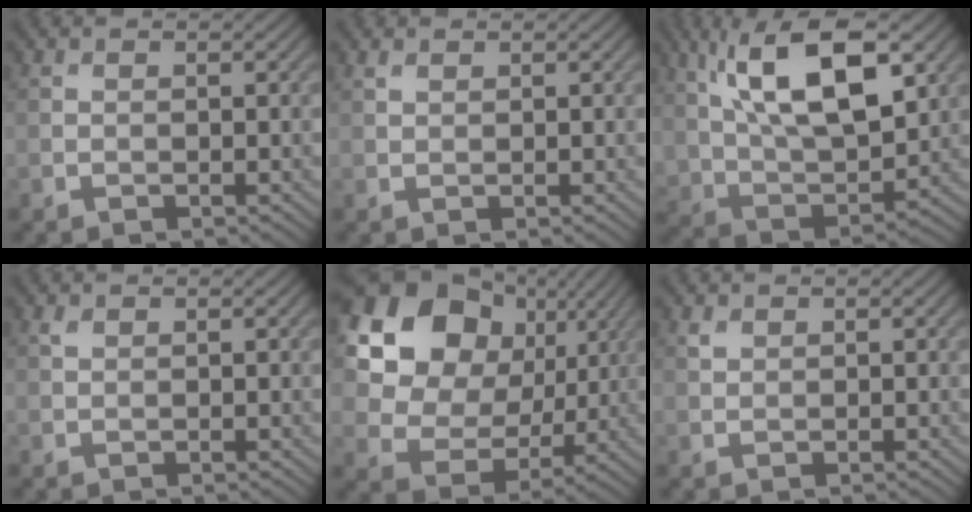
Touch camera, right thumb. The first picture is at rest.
{"total": 1.0, "force": [0.8, 0.5, 0.4], "torque": [-0.012, 0.000, 0.018]}
{"total": 14.7, "force": [6.2, 6.9, 11.4], "torque": [-0.225, 0.002, 0.114]}
{"total": 0.8, "force": [0.5, 0.4, 0.4], "torque": [-0.011, 0.000, 0.012]}
{"total": 16.0, "force": [5.9, 12.2, 8.4], "torque": [-0.202, 0.029, 0.106]}
{"total": 0.9, "force": [0.7, 0.5, 0.3], "torque": [-0.009, -0.001, 0.015]}